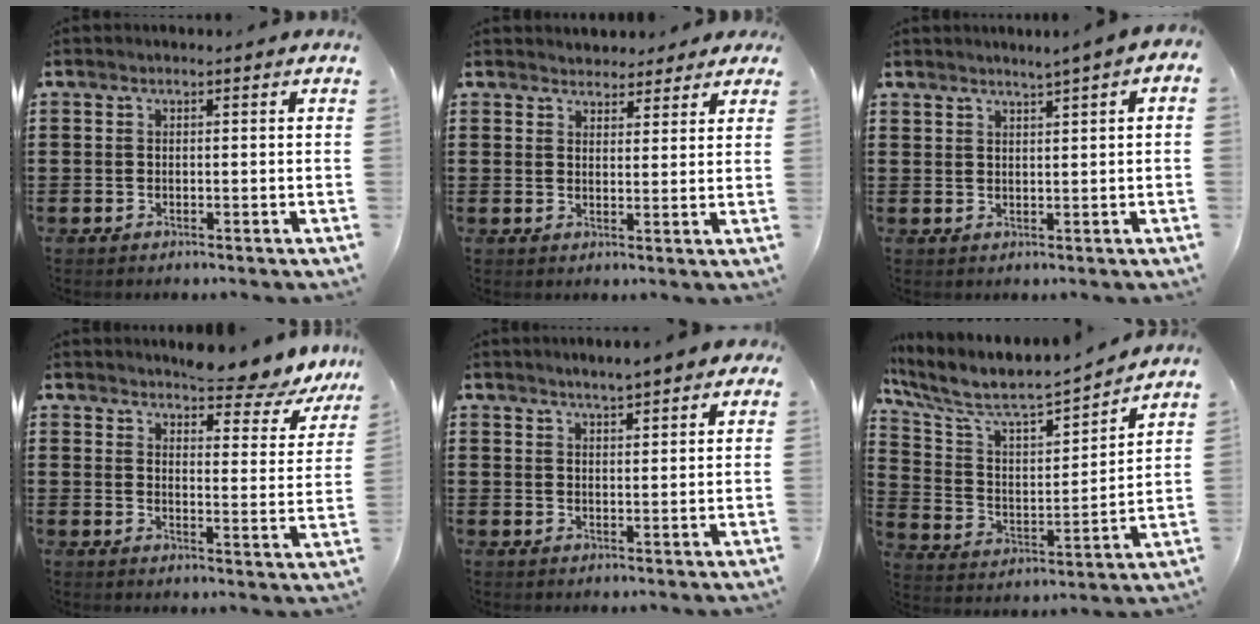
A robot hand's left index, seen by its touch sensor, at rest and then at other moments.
{"total": 3.1, "force": [2.9, 1.1, -0.2], "torque": [-0.008, -0.002, 0.055]}
{"total": 1.4, "force": [1.2, -0.3, 0.6], "torque": [-0.013, -0.002, 0.024]}
{"total": 6.3, "force": [5.9, 0.3, 2.4], "torque": [-0.045, -0.036, 0.099]}
{"total": 2.5, "force": [2.3, 0.0, 0.9], "torque": [-0.025, 0.001, 0.041]}
{"total": 6.4, "force": [5.5, 1.4, 2.9], "torque": [-0.088, -0.049, 0.085]}